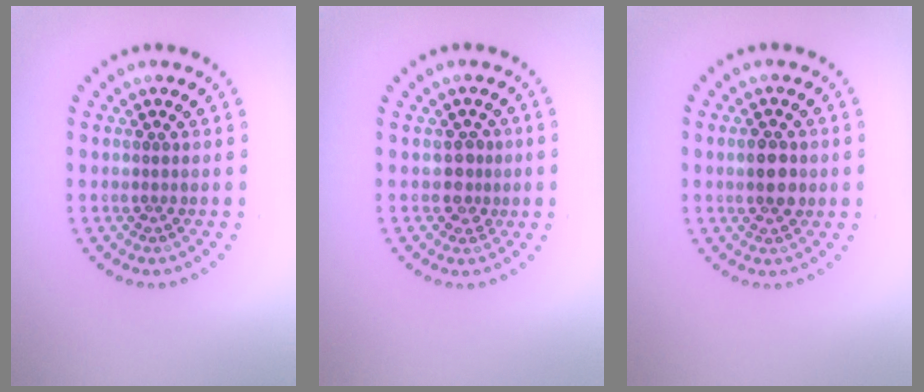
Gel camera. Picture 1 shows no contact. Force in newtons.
{"total": 1.8, "press": 1.5, "slide": 0.9}
{"total": 2.8, "press": 2.8, "slide": 0.2}